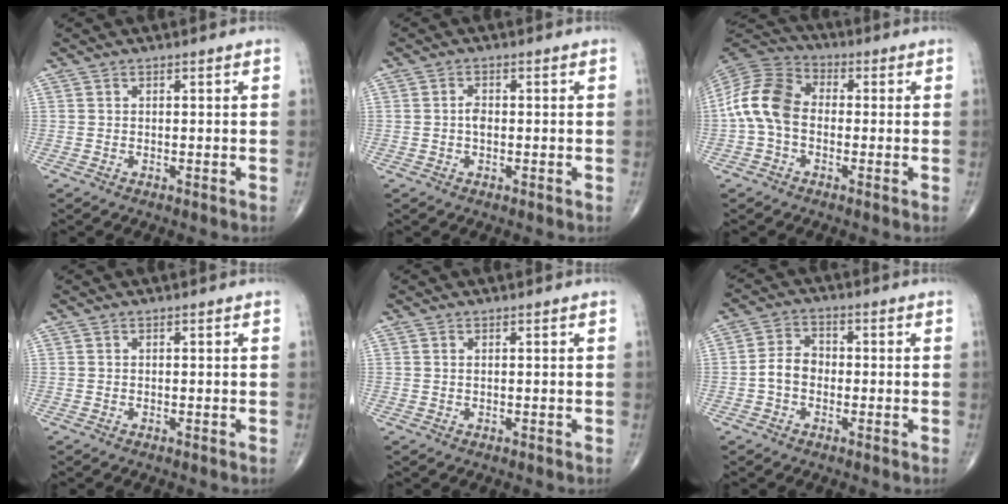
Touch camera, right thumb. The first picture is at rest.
{"total": 1.8, "force": [-0.2, 1.1, 1.4], "torque": [-0.022, 0.003, -0.006]}
{"total": 11.3, "force": [-1.1, 7.9, 8.0], "torque": [-0.152, 0.032, -0.036]}
{"total": 0.0}
{"total": 0.0}
{"total": 5.0, "force": [-1.1, 3.7, 3.1], "torque": [-0.047, 0.021, -0.029]}